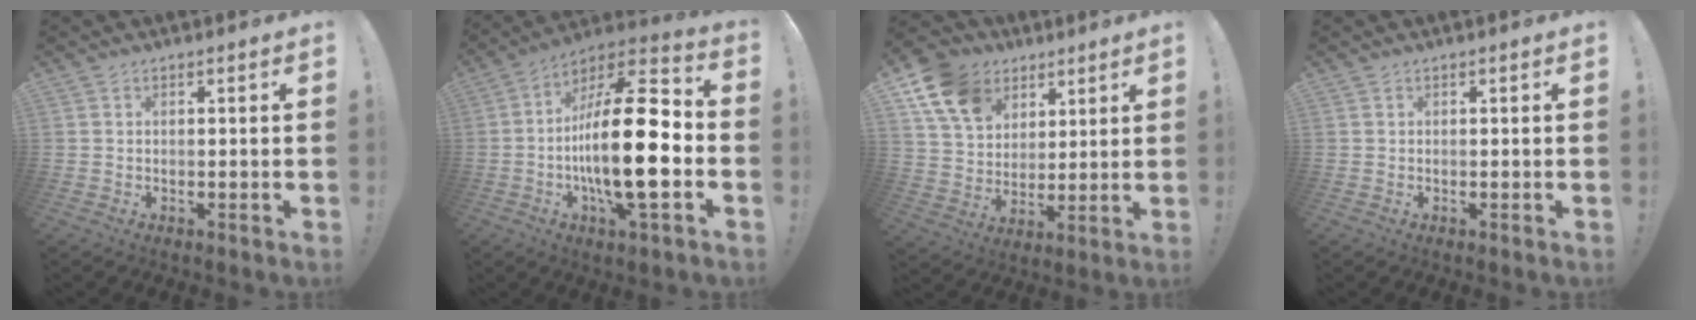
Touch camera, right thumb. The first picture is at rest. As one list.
[{"total": 24.2, "force": [-4.0, 7.5, 22.7], "torque": [-0.401, 0.012, -0.071]}, {"total": 14.3, "force": [7.7, 10.4, 6.1], "torque": [-0.102, -0.039, 0.152]}, {"total": 0.0}]